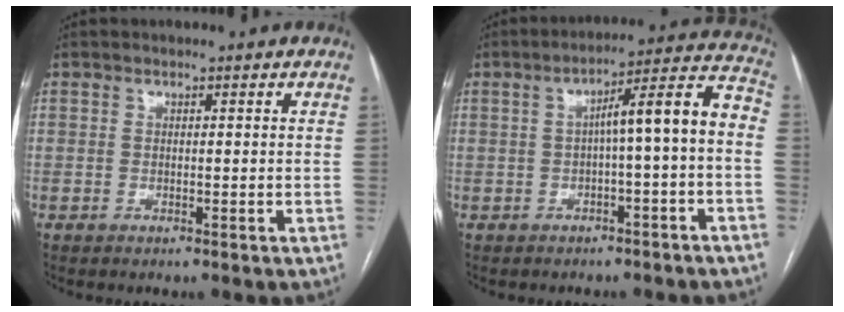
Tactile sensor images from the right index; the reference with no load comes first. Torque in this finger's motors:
{"motor_torque": [0.91, -0.17, 0.21, 0.04]}